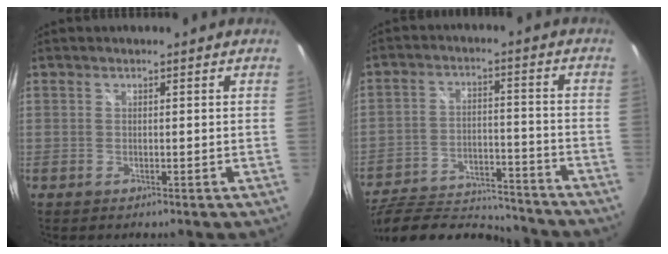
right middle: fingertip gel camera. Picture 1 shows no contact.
{"total": 20.4, "force": [-18.4, 5.1, 7.3], "torque": [-0.151, -0.013, -0.273]}